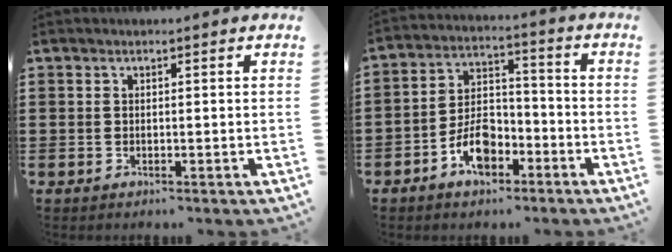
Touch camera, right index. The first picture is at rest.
{"total": 7.8, "force": [-4.0, 4.5, 4.9], "torque": [-0.099, 0.016, -0.074]}